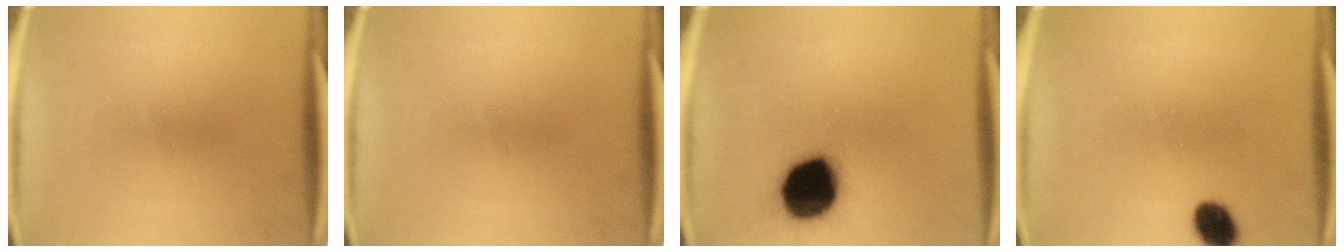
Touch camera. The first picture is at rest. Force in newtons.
{"total": 0.0}
{"total": 19.5}
{"total": 5.7}